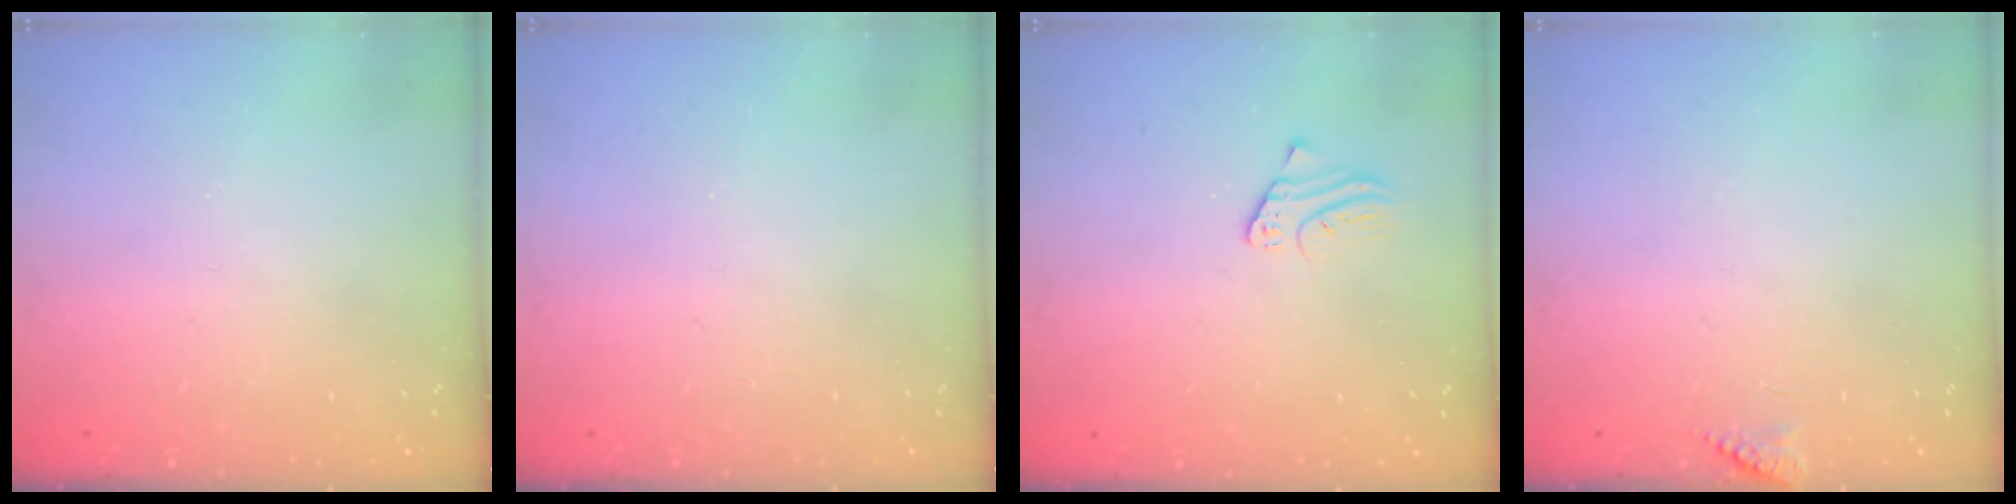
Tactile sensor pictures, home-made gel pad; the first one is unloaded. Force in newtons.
{"total": 0.0}
{"total": 1.7, "press": 1.7, "slide": 0.3}
{"total": 6.0, "press": 6.0, "slide": 0.6}